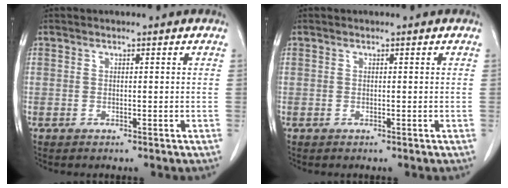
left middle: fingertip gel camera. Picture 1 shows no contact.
{"total": 0.0}